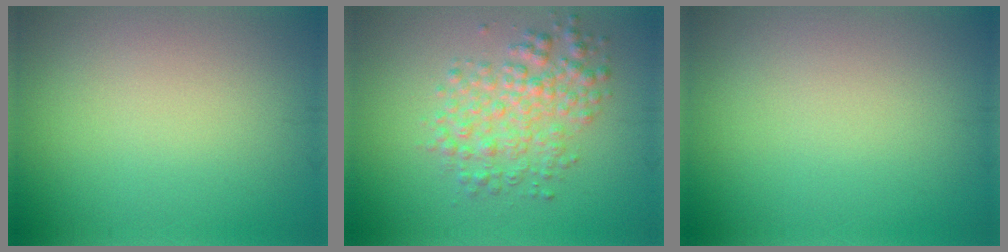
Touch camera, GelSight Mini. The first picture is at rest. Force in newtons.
{"total": 4.0, "press": 4.0, "slide": 0.0}
{"total": 0.0}